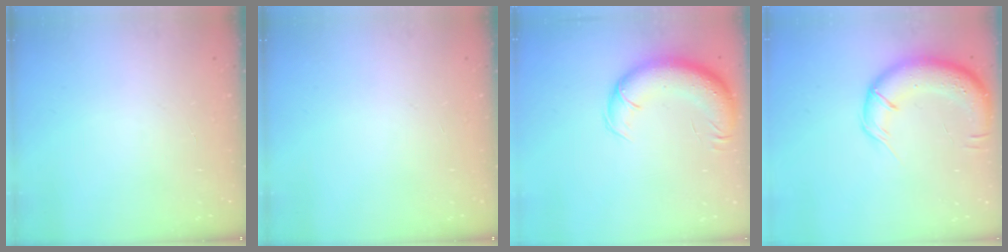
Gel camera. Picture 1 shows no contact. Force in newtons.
{"total": 0.0}
{"total": 13.8, "press": 13.2, "slide": 4.1}
{"total": 14.0, "press": 13.7, "slide": 2.9}